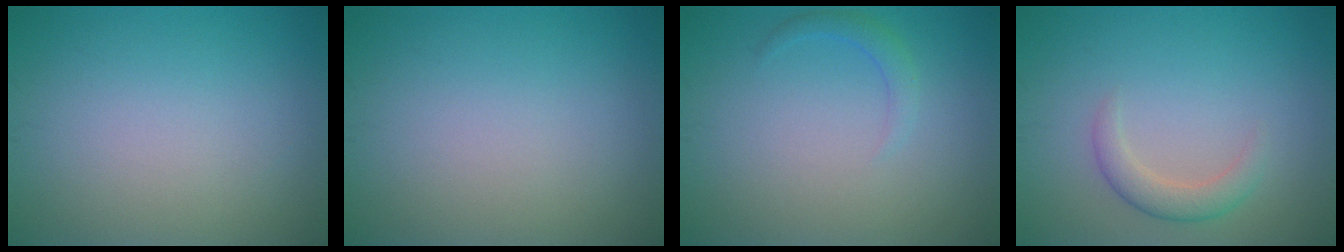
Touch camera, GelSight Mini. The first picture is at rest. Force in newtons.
{"total": 0.0}
{"total": 1.3, "press": 1.3, "slide": 0.1}
{"total": 2.3, "press": 2.3, "slide": 0.1}